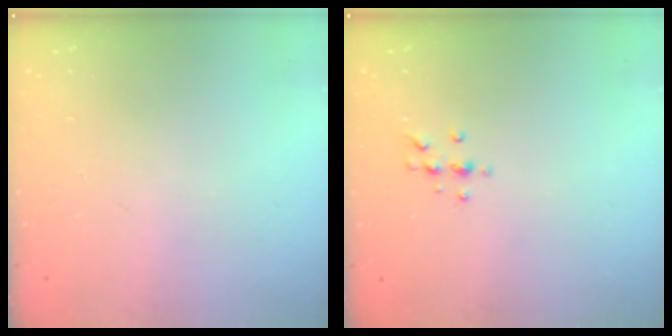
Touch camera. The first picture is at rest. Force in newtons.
{"total": 5.7, "press": 5.5, "slide": 1.6}